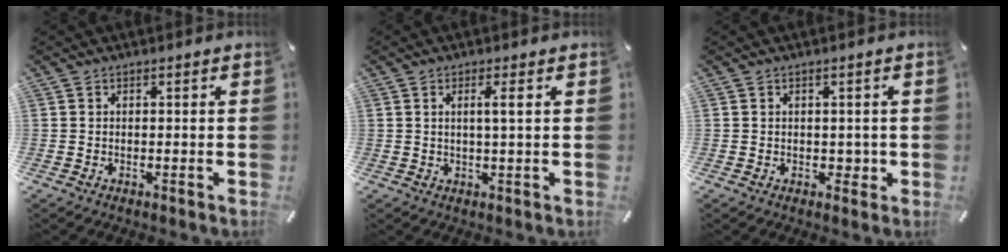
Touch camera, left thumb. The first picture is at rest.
{"total": 3.6, "force": [0.9, 0.1, 3.4], "torque": [-0.069, -0.002, 0.012]}
{"total": 1.9, "force": [0.0, 1.6, 1.0], "torque": [-0.001, -0.002, -0.003]}